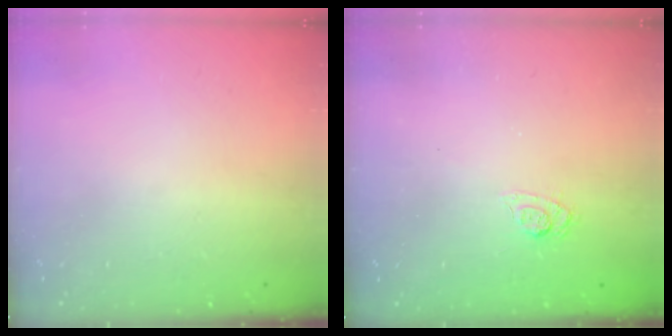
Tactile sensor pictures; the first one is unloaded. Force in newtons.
{"total": 4.5, "press": 4.2, "slide": 1.7}